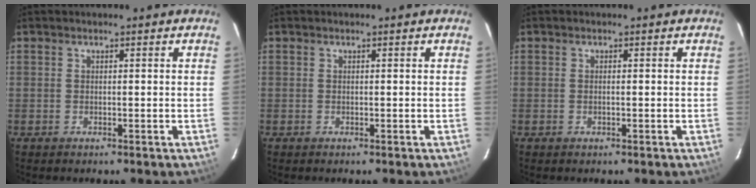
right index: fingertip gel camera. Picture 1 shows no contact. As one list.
[{"total": 0.0}, {"total": 0.6, "force": [-0.1, -0.1, 0.6], "torque": [-0.012, 0.001, -0.002]}]